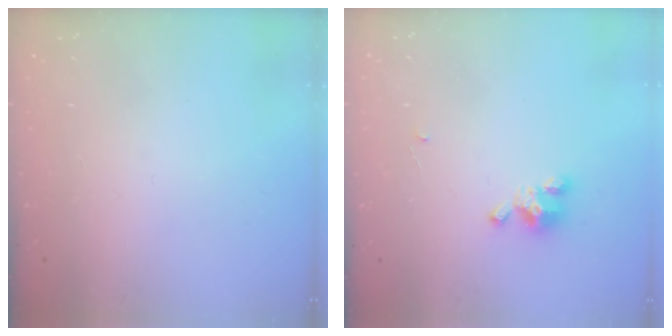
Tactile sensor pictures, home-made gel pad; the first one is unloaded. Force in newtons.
{"total": 3.2, "press": 3.2, "slide": 0.3}